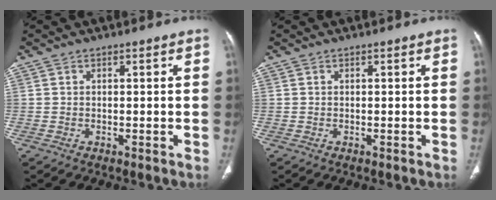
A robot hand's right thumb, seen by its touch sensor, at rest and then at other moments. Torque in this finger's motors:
{"motor_torque": [-0.18, 0.18, -0.20, 0.07, 0.02]}